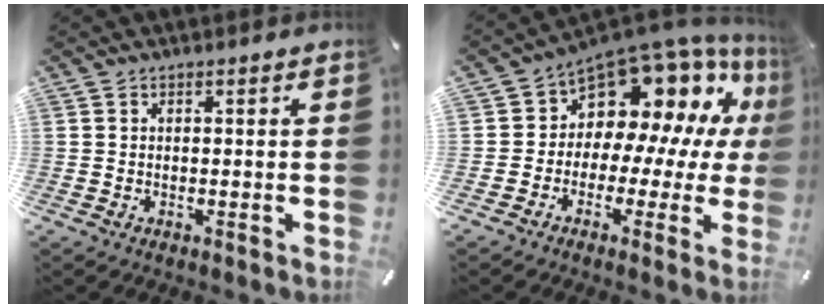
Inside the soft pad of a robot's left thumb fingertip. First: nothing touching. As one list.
[{"total": 12.0, "force": [7.3, 8.0, 5.2], "torque": [-0.086, -0.083, 0.125]}]